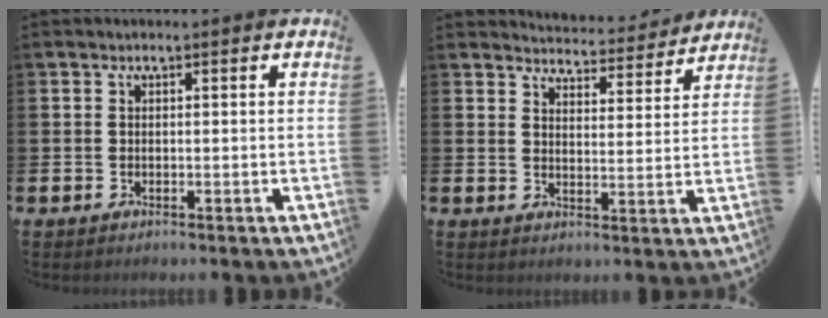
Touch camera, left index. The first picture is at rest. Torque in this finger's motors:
{"motor_torque": [0.94, -1.20, 0.22, 0.01]}